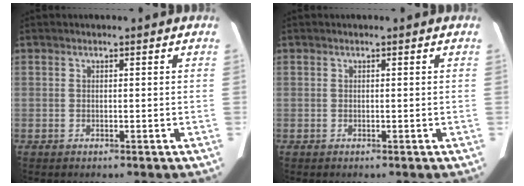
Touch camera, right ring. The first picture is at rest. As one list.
[{"total": 0.0}]